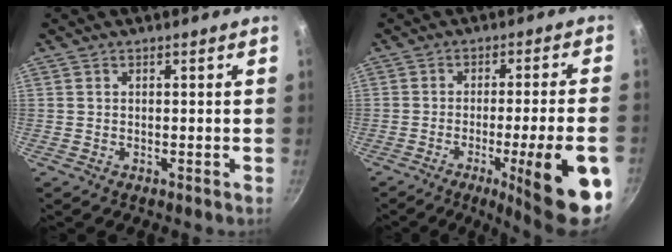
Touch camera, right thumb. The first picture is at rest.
{"total": 17.2, "force": [-6.8, 2.3, 15.6], "torque": [-0.199, 0.019, -0.090]}